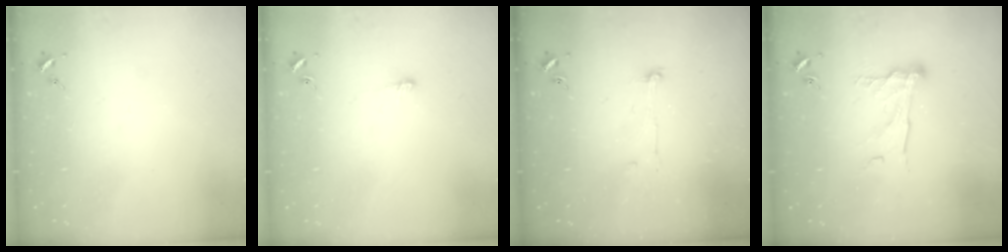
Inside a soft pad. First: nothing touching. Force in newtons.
{"total": 5.4, "press": 5.4, "slide": 0.5}
{"total": 4.4, "press": 4.4, "slide": 0.3}
{"total": 11.2, "press": 11.2, "slide": 0.8}